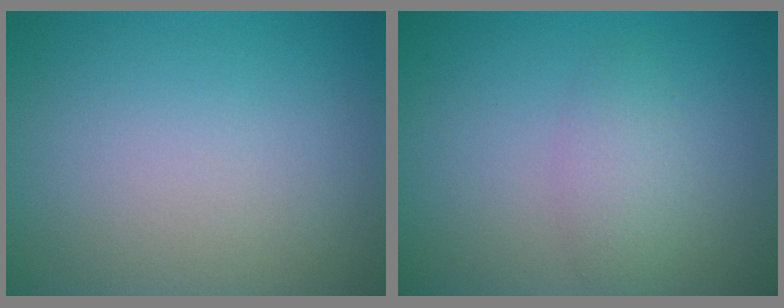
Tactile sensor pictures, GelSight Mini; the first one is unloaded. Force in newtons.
{"total": 2.3, "press": 2.3, "slide": 0.0}